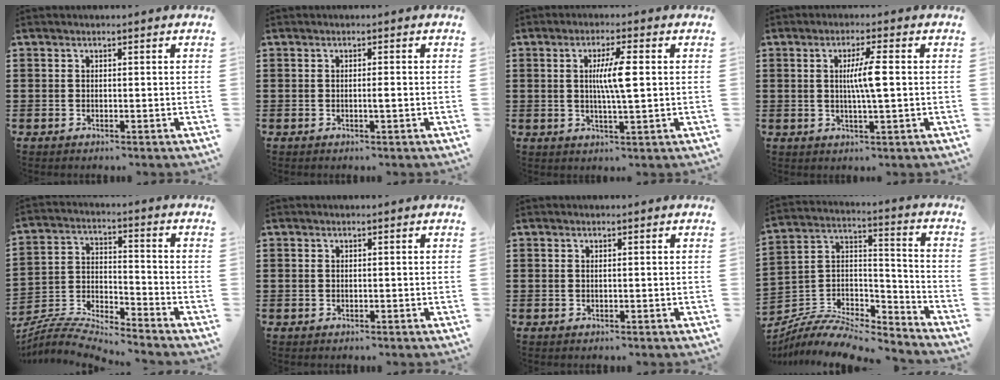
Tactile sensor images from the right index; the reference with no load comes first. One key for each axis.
{"total": 1.4, "fx": -0.2, "fy": 0.0, "fz": 1.4, "tx": -0.022, "ty": -0.003, "tz": -0.004}
{"total": 5.9, "fx": 0.7, "fy": 0.6, "fz": 5.8, "tx": -0.108, "ty": -0.002, "tz": 0.008}
{"total": 5.2, "fx": 0.5, "fy": 0.2, "fz": 5.1, "tx": -0.094, "ty": -0.003, "tz": 0.004}
{"total": 5.8, "fx": -5.7, "fy": 0.3, "fz": 1.2, "tx": -0.038, "ty": -0.010, "tz": -0.117}
{"total": 0.0}
{"total": 0.0}
{"total": 8.4, "fx": -7.4, "fy": 2.6, "fz": 3.1, "tx": -0.056, "ty": 0.013, "tz": -0.145}